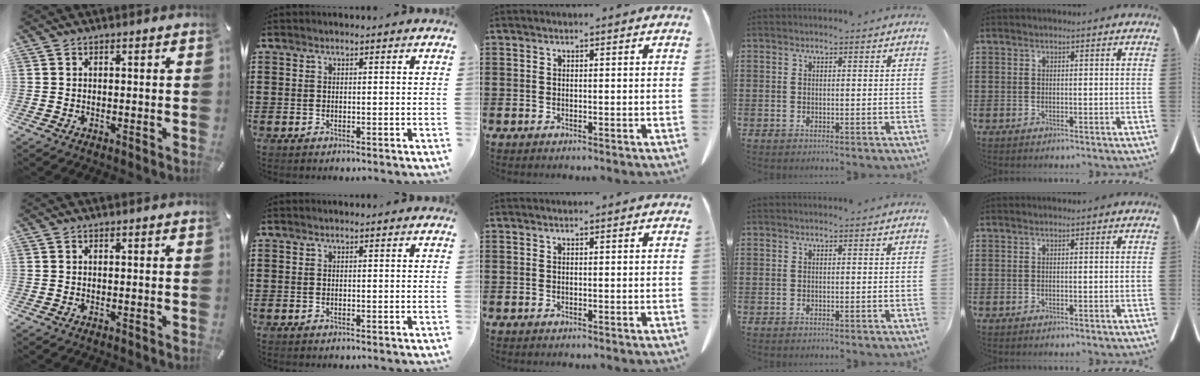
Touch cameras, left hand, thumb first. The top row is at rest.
{}